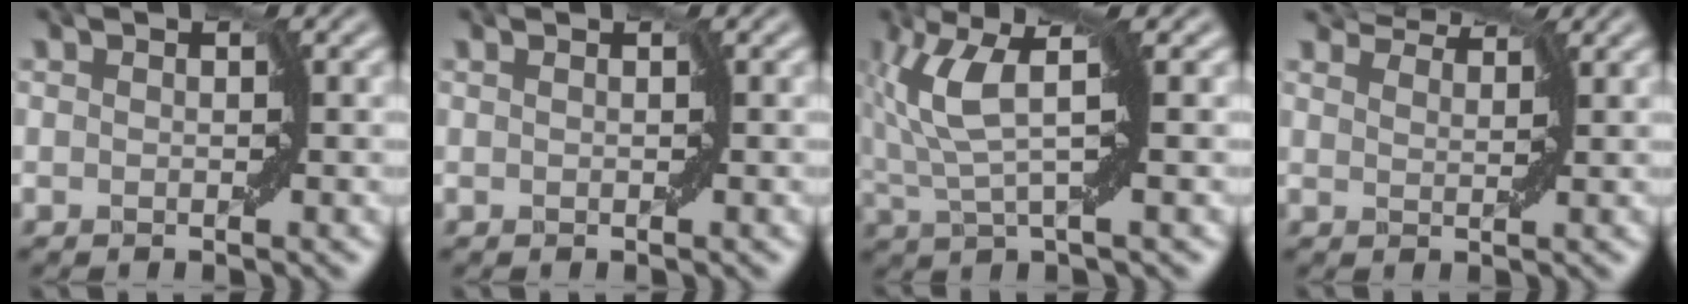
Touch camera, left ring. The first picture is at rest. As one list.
[{"total": 0.0}, {"total": 4.7, "force": [1.4, 1.0, 4.4], "torque": [-0.103, 0.004, 0.027]}, {"total": 3.1, "force": [3.0, 0.3, 0.6], "torque": [-0.017, 0.007, 0.041]}]